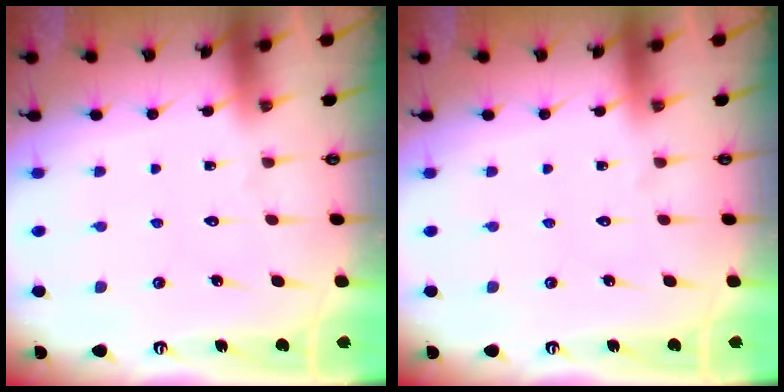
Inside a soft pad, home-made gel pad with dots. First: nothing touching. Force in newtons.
{"total": 0.0}